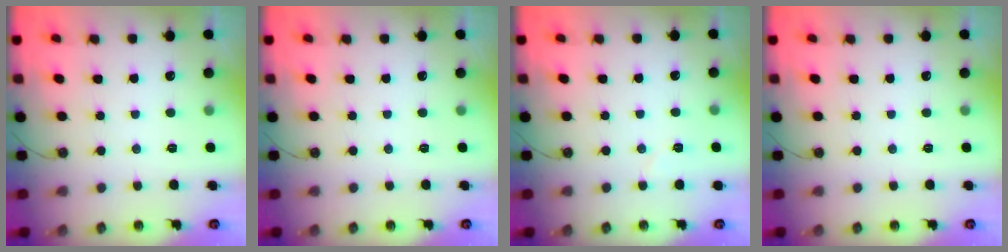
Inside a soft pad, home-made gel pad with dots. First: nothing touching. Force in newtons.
{"total": 0.0}
{"total": 3.7, "press": 3.5, "slide": 0.9}
{"total": 0.0}